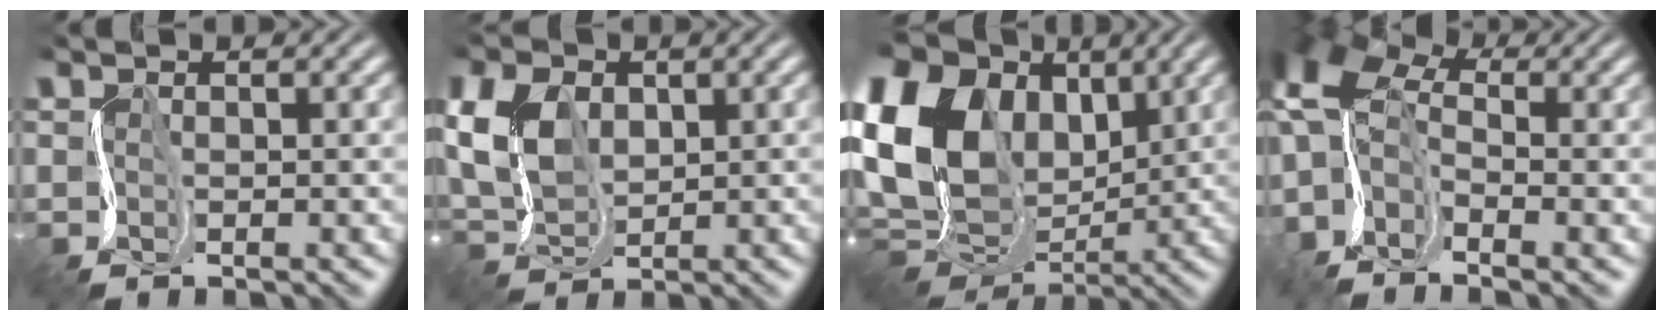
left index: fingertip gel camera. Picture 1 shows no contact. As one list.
[{"total": 5.6, "force": [1.5, 3.8, 3.9], "torque": [-0.095, 0.017, 0.018]}, {"total": 18.3, "force": [3.6, 13.4, 11.9], "torque": [-0.252, 0.042, 0.055]}, {"total": 8.4, "force": [-1.4, 5.0, 6.6], "torque": [-0.128, 0.018, -0.038]}]